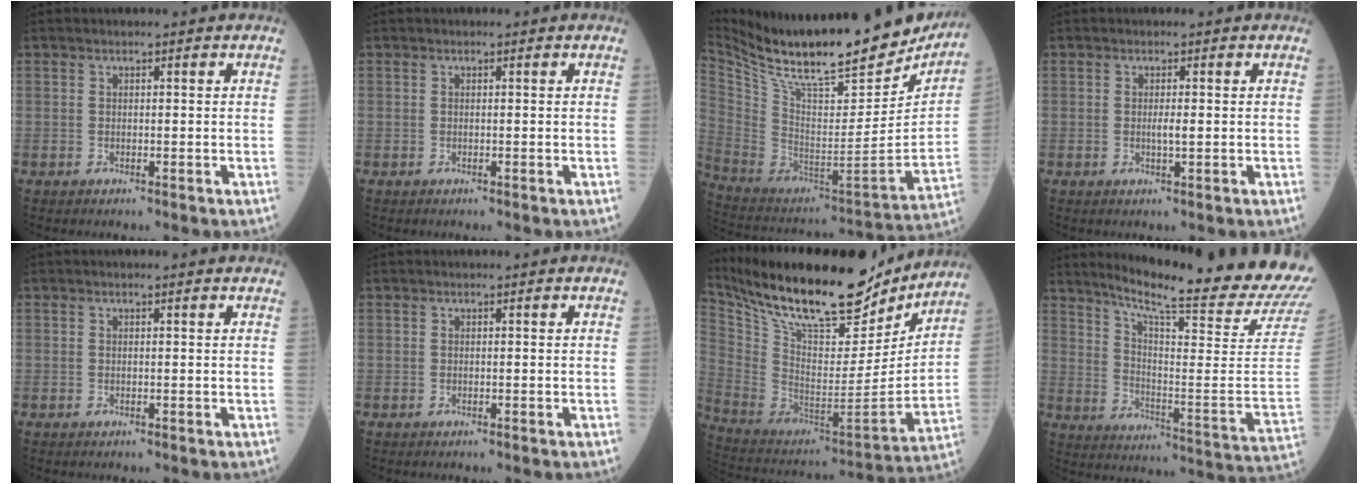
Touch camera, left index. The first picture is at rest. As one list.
[{"total": 0.0}, {"total": 28.1, "force": [24.2, 5.2, 13.3], "torque": [-0.244, -0.045, 0.373]}, {"total": 1.3, "force": [0.0, 0.0, 1.3], "torque": [-0.026, -0.002, 0.001]}, {"total": 0.6, "force": [0.5, 0.0, 0.2], "torque": [-0.008, 0.001, 0.008]}, {"total": 0.0}, {"total": 27.8, "force": [23.4, 7.1, 13.2], "torque": [-0.251, -0.020, 0.372]}, {"total": 24.8, "force": [22.3, -1.3, 10.9], "torque": [-0.179, -0.115, 0.292]}]